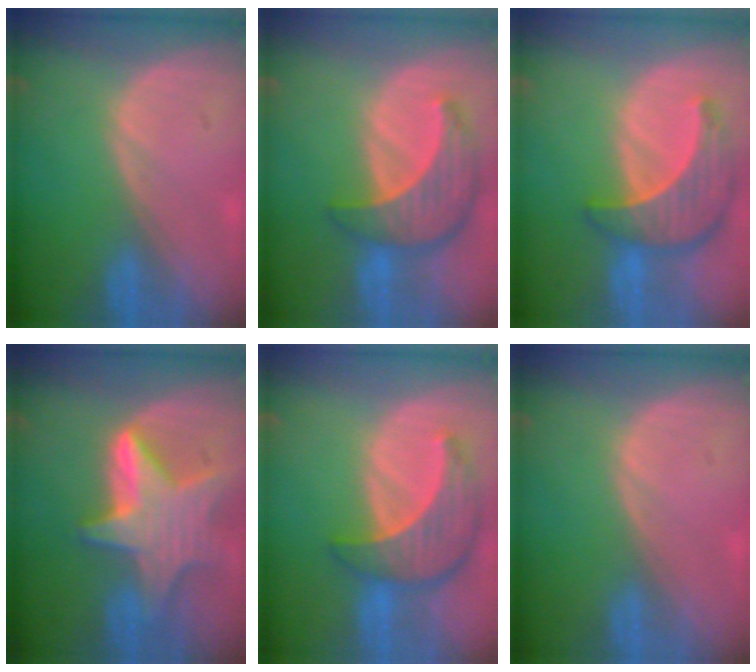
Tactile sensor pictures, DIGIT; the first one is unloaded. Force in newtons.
{"total": 8.7, "press": 7.8, "slide": 3.8}
{"total": 8.7, "press": 7.9, "slide": 3.7}
{"total": 9.5, "press": 9.5, "slide": 0.7}
{"total": 8.6, "press": 7.8, "slide": 3.8}
{"total": 0.0}